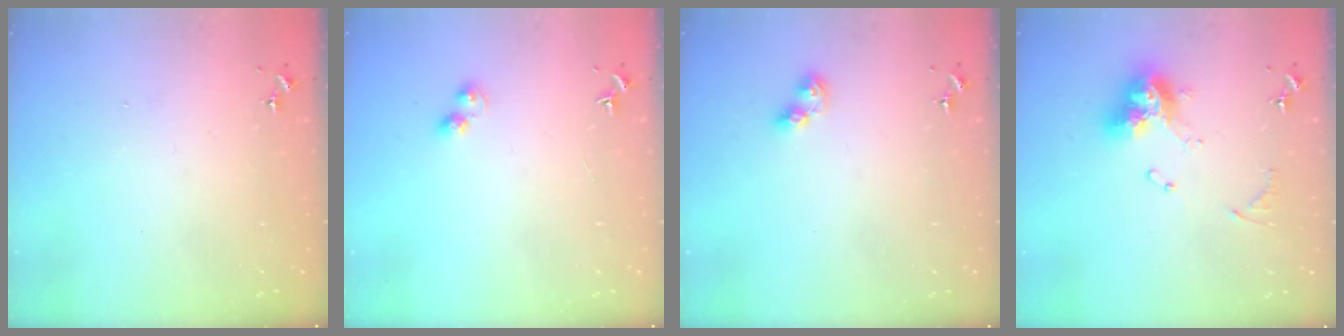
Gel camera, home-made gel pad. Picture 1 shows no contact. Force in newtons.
{"total": 5.0, "press": 4.9, "slide": 0.5}
{"total": 6.3, "press": 6.3, "slide": 0.5}
{"total": 12.9, "press": 12.8, "slide": 1.2}